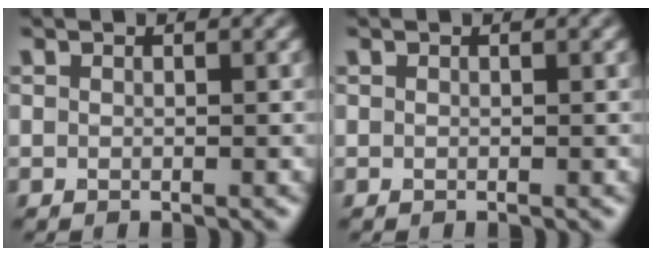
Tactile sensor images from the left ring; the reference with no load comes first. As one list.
[{"total": 0.0}]